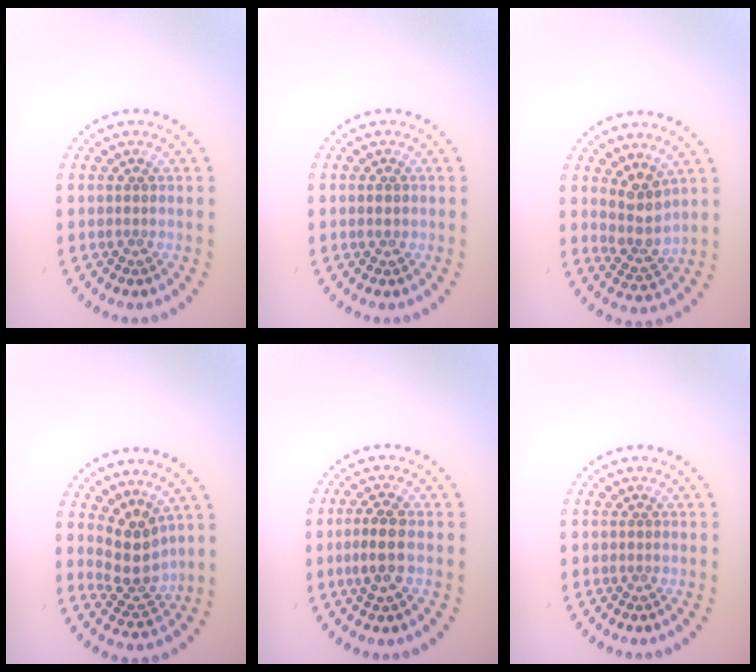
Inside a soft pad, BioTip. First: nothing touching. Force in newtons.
{"total": 1.1, "press": 1.1, "slide": 0.1}
{"total": 3.0, "press": 2.3, "slide": 1.9}
{"total": 3.4, "press": 2.9, "slide": 1.7}
{"total": 2.7, "press": 2.5, "slide": 0.9}
{"total": 0.0}